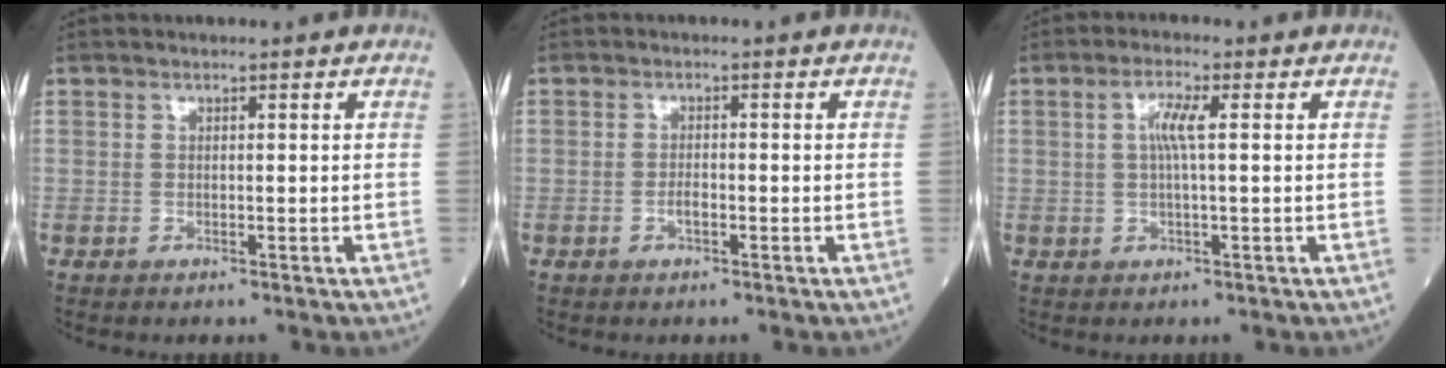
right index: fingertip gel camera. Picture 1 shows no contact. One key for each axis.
{"total": 1.5, "fx": -0.7, "fy": 0.5, "fz": 1.2, "tx": -0.025, "ty": 0.001, "tz": -0.013}
{"total": 3.4, "fx": 0.5, "fy": 0.4, "fz": 3.4, "tx": -0.066, "ty": 0.008, "tz": 0.009}